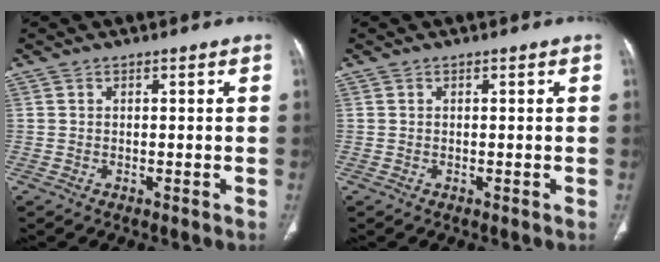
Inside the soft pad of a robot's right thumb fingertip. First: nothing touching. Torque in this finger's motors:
{"motor_torque": [-0.24, 0.08, -0.16, 0.07, 0.05]}